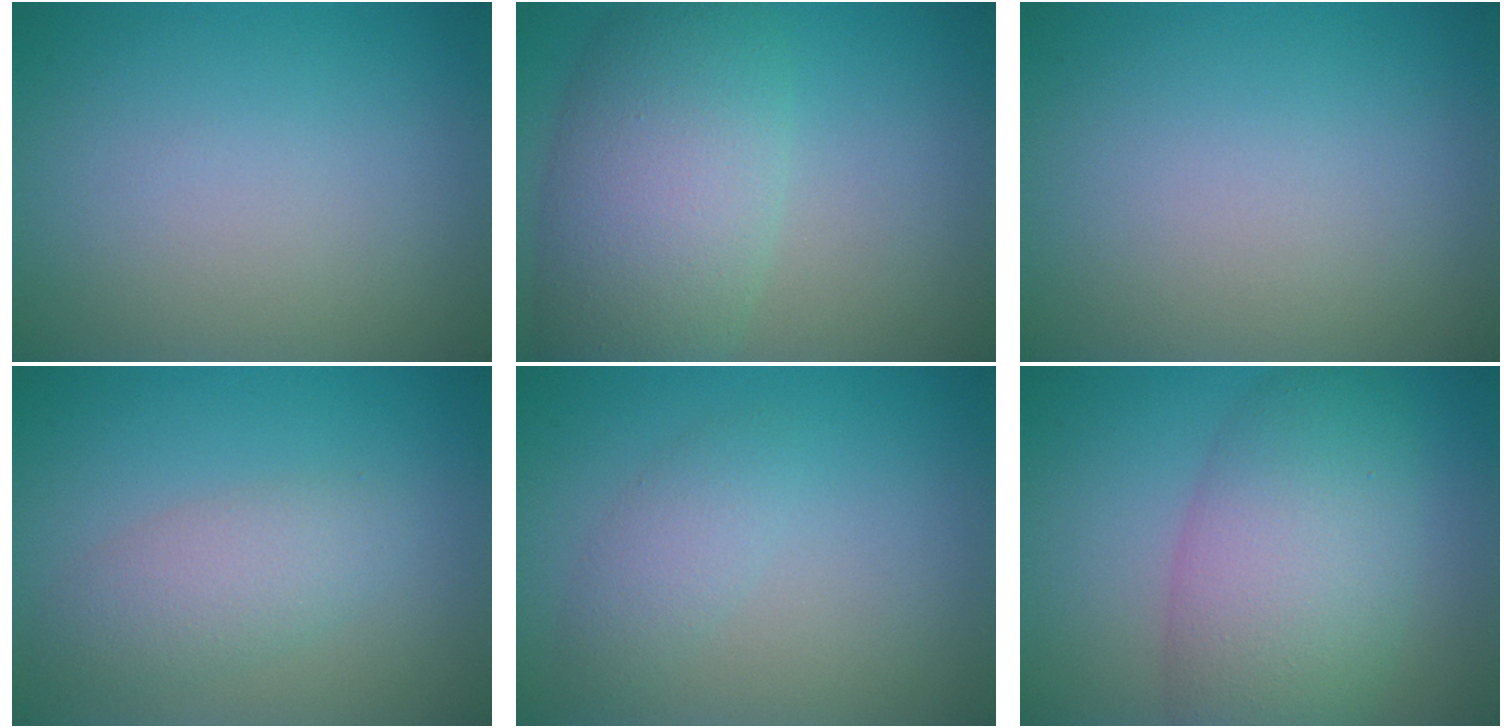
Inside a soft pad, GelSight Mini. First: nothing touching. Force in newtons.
{"total": 8.0, "press": 8.0, "slide": 0.3}
{"total": 0.0}
{"total": 3.0, "press": 3.0, "slide": 0.1}
{"total": 1.8, "press": 1.8, "slide": 0.1}
{"total": 7.8, "press": 7.8, "slide": 0.2}